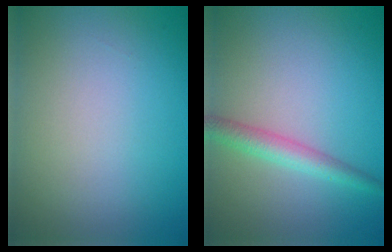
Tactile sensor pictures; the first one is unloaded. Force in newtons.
{"total": 2.7, "press": 2.7, "slide": 0.1}